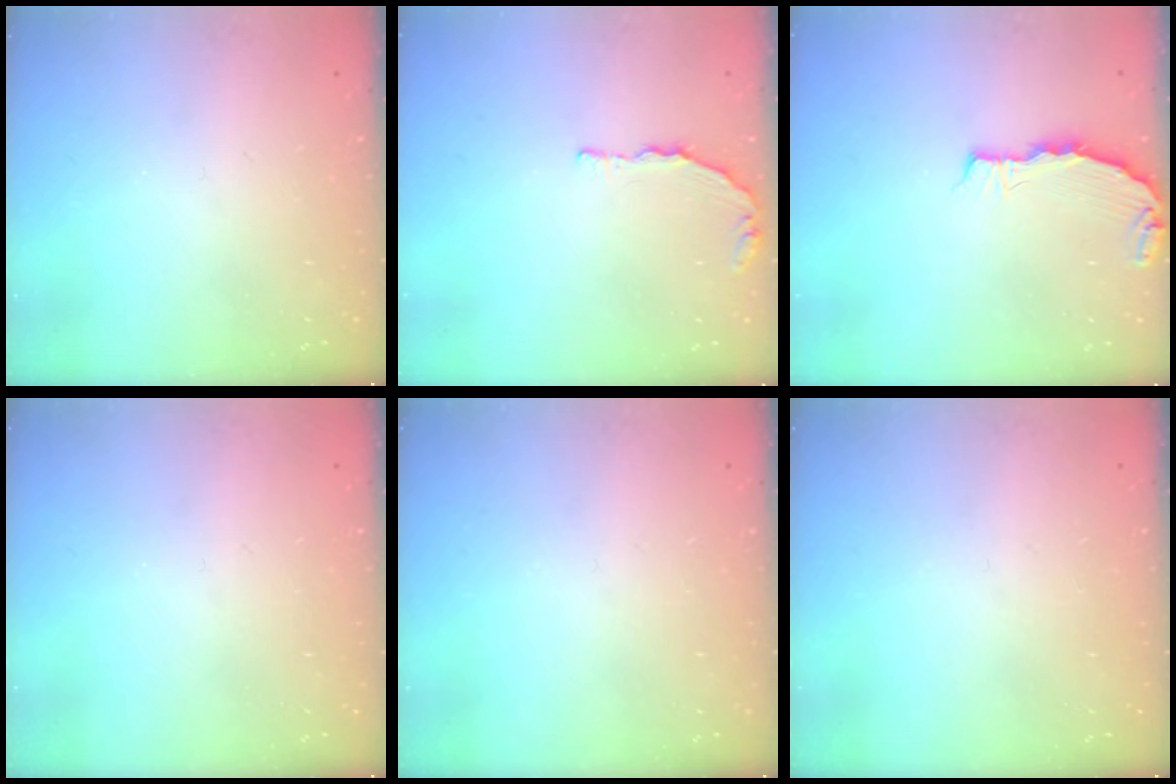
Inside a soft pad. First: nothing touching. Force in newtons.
{"total": 5.5, "press": 3.7, "slide": 4.1}
{"total": 4.3, "press": 4.3, "slide": 0.3}
{"total": 0.0}
{"total": 0.0}
{"total": 0.0}